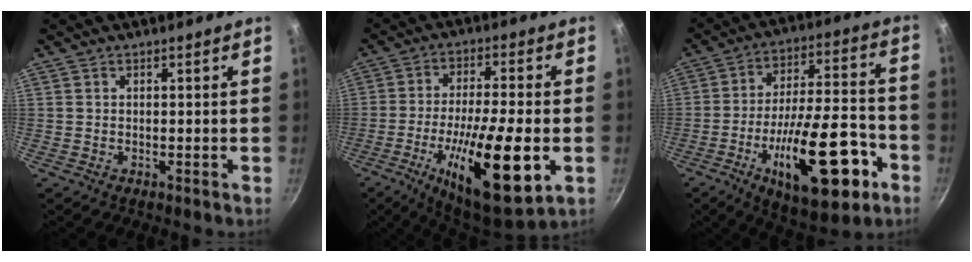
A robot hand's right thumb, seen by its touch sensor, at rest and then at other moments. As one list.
[{"total": 20.9, "force": [-6.2, 5.7, 19.1], "torque": [-0.315, 0.011, -0.100]}, {"total": 24.0, "force": [-9.5, 9.2, 20.0], "torque": [-0.281, 0.044, -0.138]}]